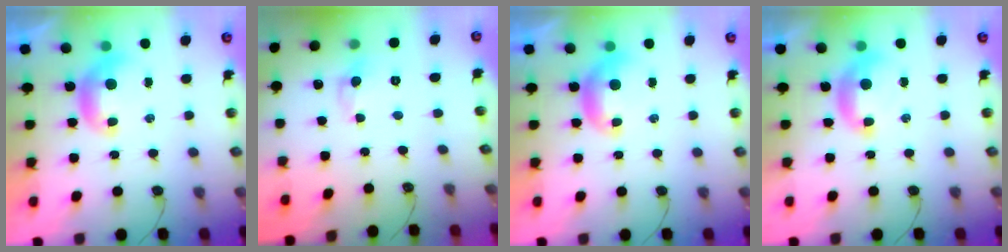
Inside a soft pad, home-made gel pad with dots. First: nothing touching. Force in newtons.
{"total": 0.0}
{"total": 0.0}
{"total": 1.6, "press": 1.5, "slide": 0.6}